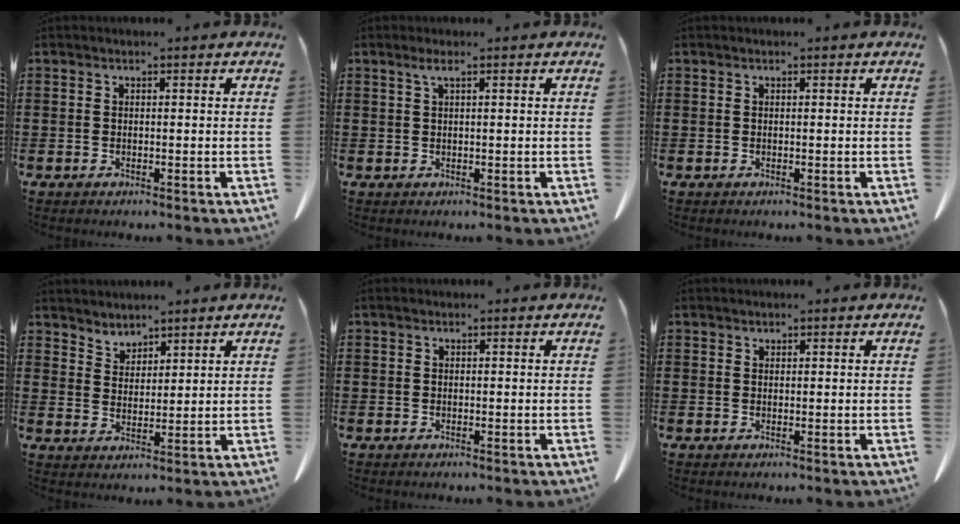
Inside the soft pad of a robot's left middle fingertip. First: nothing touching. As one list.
[{"total": 1.6, "force": [0.7, 0.1, 1.4], "torque": [-0.030, 0.000, 0.013]}, {"total": 0.0}, {"total": 3.3, "force": [3.2, 0.8, -0.3], "torque": [-0.005, -0.010, 0.063]}, {"total": 0.0}, {"total": 0.7, "force": [0.6, 0.2, 0.0], "torque": [-0.002, -0.002, 0.014]}]